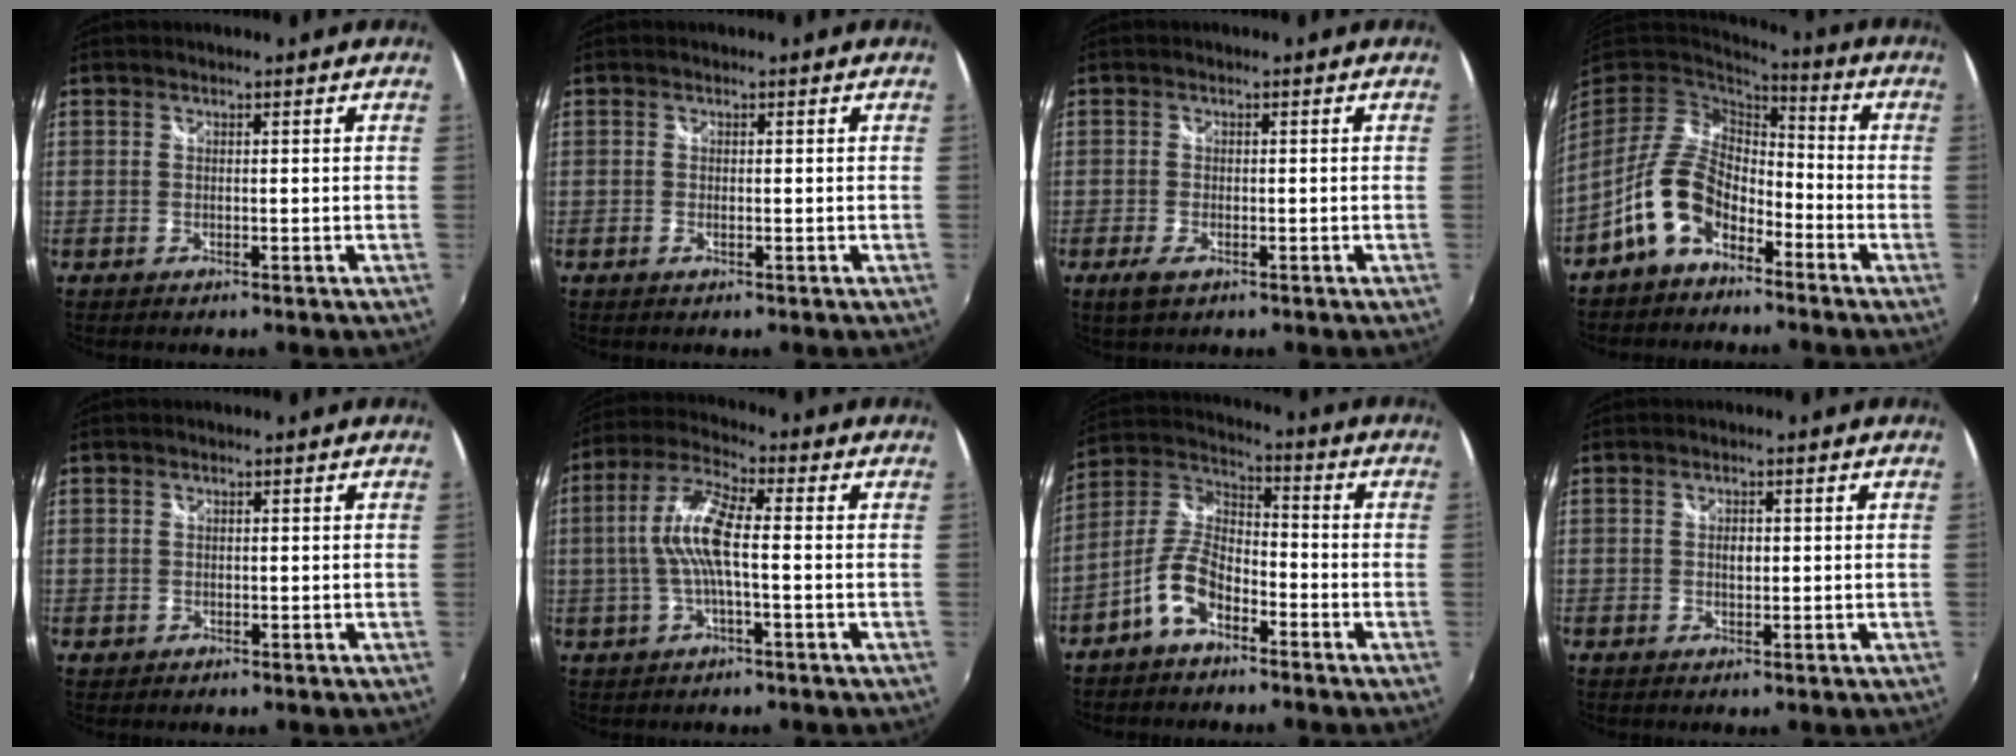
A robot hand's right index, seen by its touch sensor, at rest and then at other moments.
{"total": 0.6, "force": [-0.3, 0.3, 0.5], "torque": [-0.011, -0.003, -0.005]}
{"total": 3.1, "force": [-1.8, 1.3, 2.1], "torque": [-0.046, -0.008, -0.032]}
{"total": 11.7, "force": [-6.6, 7.0, 6.6], "torque": [-0.135, 0.015, -0.120]}
{"total": 1.0, "force": [0.0, 1.0, 0.1], "torque": [0.001, 0.001, 0.000]}
{"total": 9.5, "force": [-0.5, 2.0, 9.3], "torque": [-0.191, 0.010, -0.009]}
{"total": 9.1, "force": [-5.3, 4.3, 6.0], "torque": [-0.137, 0.016, -0.104]}
{"total": 1.4, "force": [0.0, 0.9, 1.1], "torque": [-0.017, 0.002, -0.001]}